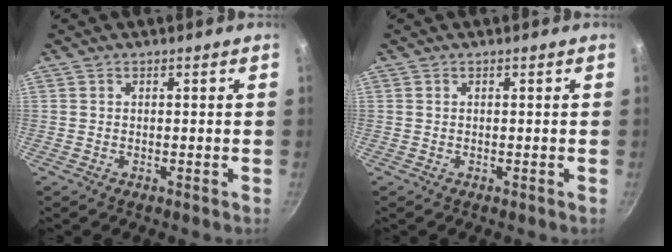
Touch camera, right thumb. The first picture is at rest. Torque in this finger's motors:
{"motor_torque": [-0.07, -0.07, 0.00, 0.00, 0.01]}